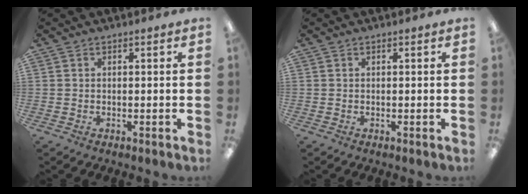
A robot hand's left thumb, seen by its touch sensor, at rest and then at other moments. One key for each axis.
{"total": 0.0}